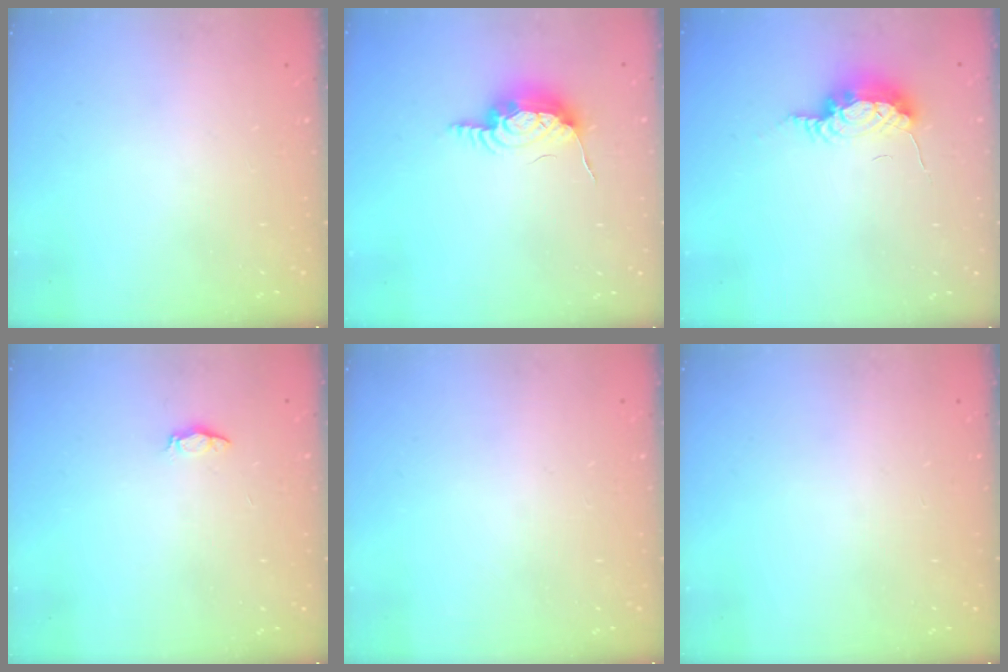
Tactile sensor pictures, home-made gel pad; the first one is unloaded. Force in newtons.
{"total": 9.9, "press": 9.9, "slide": 1.0}
{"total": 11.5, "press": 9.0, "slide": 7.2}
{"total": 2.5, "press": 2.5, "slide": 0.3}
{"total": 0.0}
{"total": 0.0}